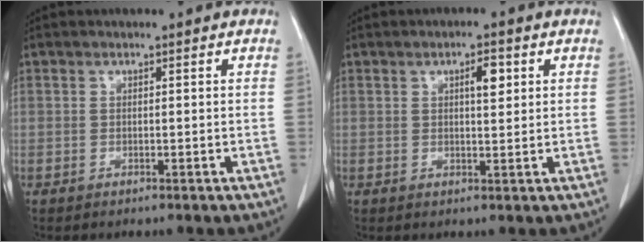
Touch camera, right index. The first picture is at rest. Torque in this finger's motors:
{"motor_torque": [0.03, 0.02, 0.01, 0.02]}